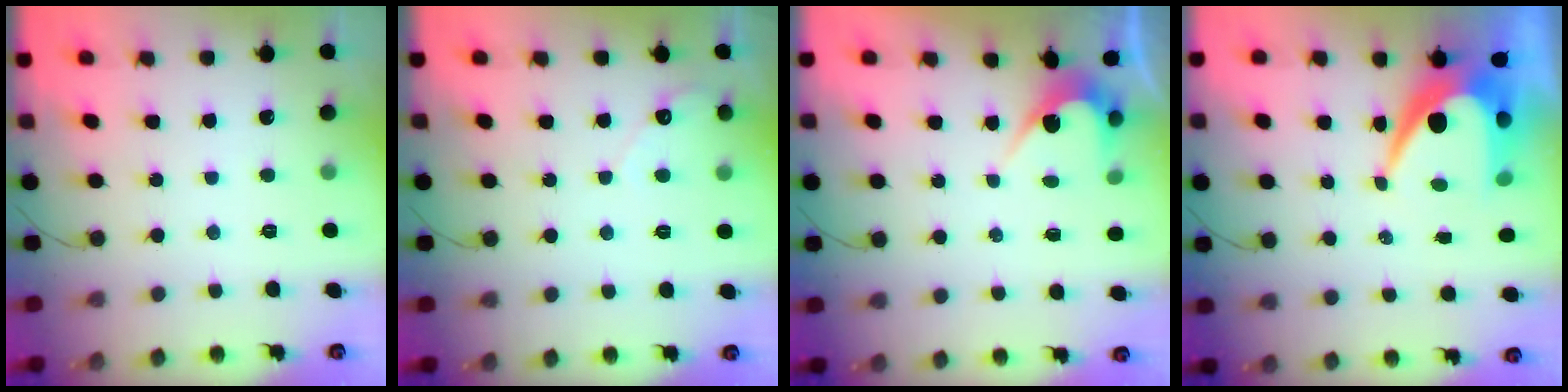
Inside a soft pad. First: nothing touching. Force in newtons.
{"total": 2.8, "press": 2.8, "slide": 0.2}
{"total": 2.8, "press": 2.8, "slide": 0.1}
{"total": 11.2, "press": 11.2, "slide": 0.6}